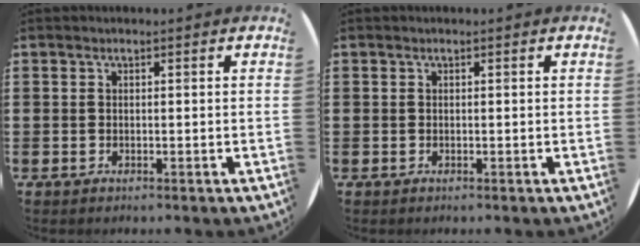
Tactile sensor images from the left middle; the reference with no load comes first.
{"total": 0.0}